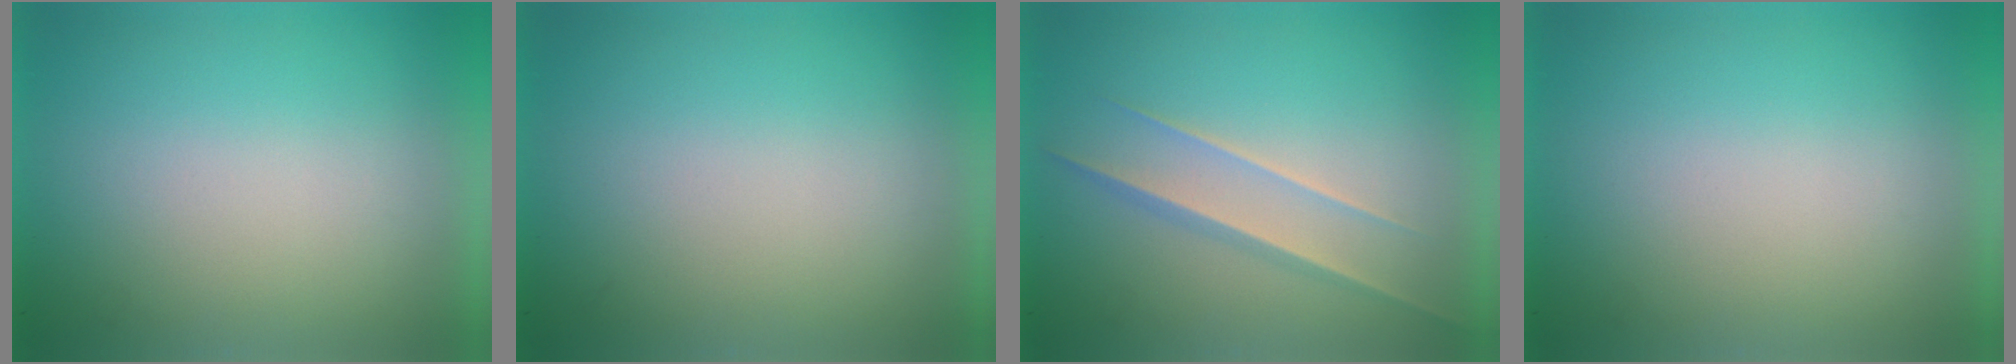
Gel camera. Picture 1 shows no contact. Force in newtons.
{"total": 0.0}
{"total": 1.5}
{"total": 0.0}